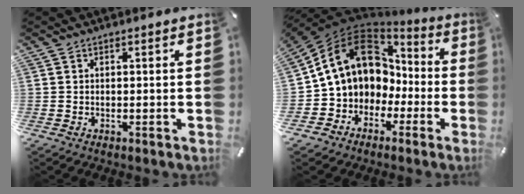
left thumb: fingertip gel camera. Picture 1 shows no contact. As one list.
[{"total": 15.1, "force": [3.4, 12.7, 7.5], "torque": [-0.164, -0.008, 0.068]}]